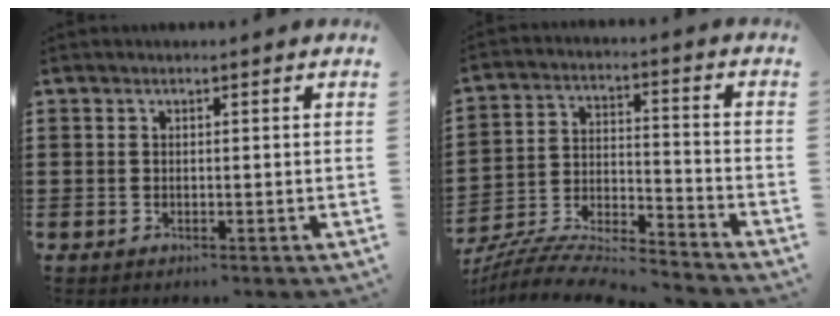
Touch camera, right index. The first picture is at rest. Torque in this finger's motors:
{"motor_torque": [0.55, 0.88, -0.04, 0.01]}